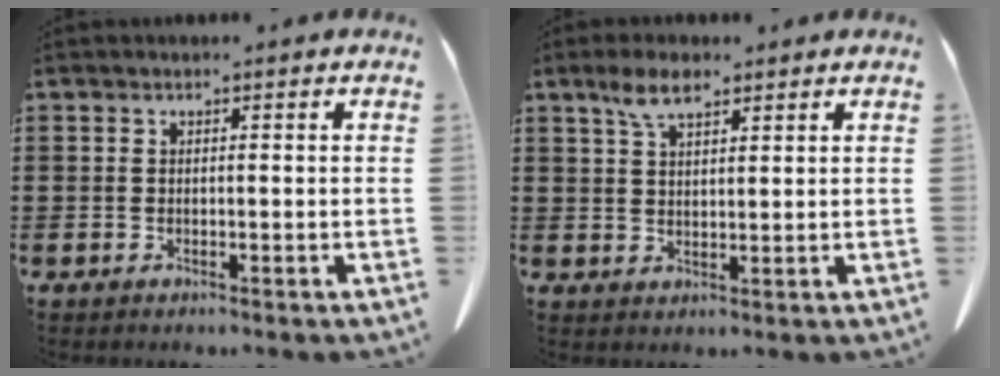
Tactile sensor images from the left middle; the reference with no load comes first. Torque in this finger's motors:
{"motor_torque": [1.13, 1.01, 0.18, 0.09]}